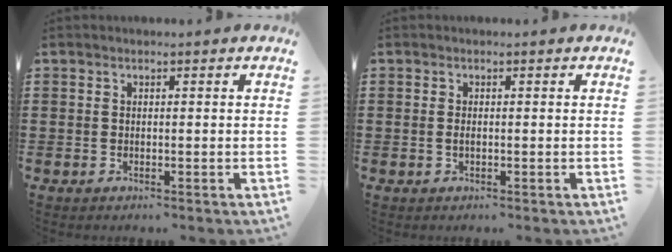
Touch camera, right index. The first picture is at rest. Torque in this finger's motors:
{"motor_torque": [2.14, 0.00, 0.10, 0.03]}